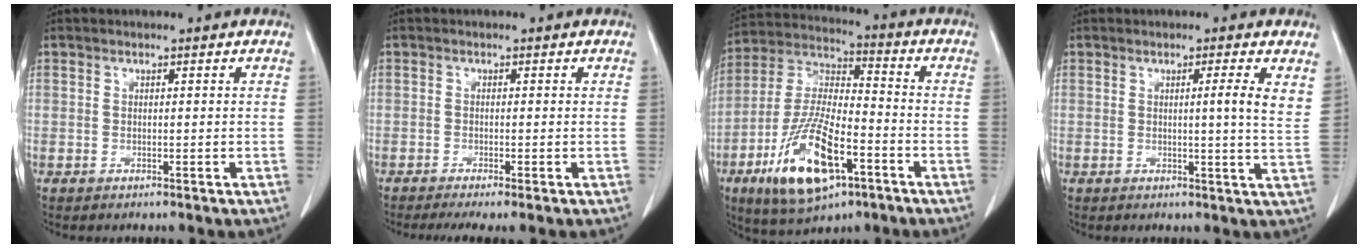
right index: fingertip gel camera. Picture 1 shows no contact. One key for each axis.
{"total": 4.0, "fx": -3.1, "fy": 0.0, "fz": 2.5, "tx": -0.036, "ty": -0.010, "tz": -0.049}
{"total": 17.1, "fx": -7.7, "fy": 5.8, "fz": 14.2, "tx": -0.291, "ty": -0.012, "tz": -0.132}
{"total": 3.9, "fx": 1.5, "fy": -0.6, "fz": 3.6, "tx": -0.048, "ty": -0.008, "tz": 0.017}